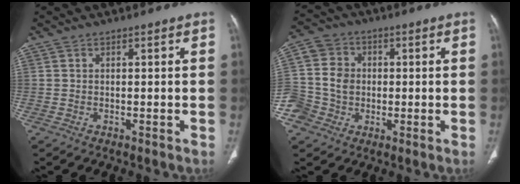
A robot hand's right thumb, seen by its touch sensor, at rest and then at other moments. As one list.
[{"total": 11.7, "force": [-1.3, 10.8, 4.3], "torque": [-0.077, 0.023, -0.021]}]